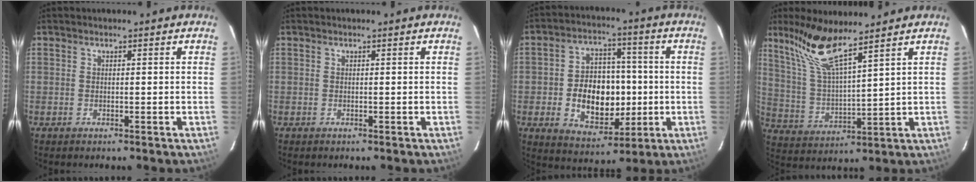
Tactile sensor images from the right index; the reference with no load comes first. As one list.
[{"total": 0.0}, {"total": 13.7, "force": [-2.1, 9.8, 9.3], "torque": [-0.189, 0.019, -0.014]}, {"total": 11.2, "force": [8.7, 0.7, 7.0], "torque": [-0.134, 0.004, 0.181]}]